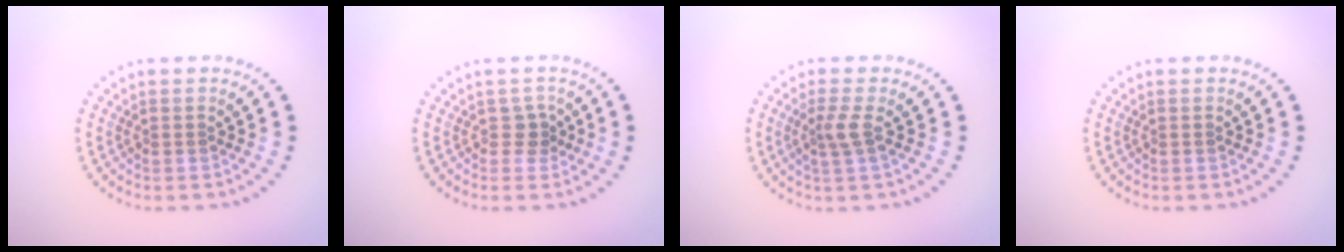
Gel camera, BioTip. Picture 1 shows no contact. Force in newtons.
{"total": 1.3, "press": 1.0, "slide": 0.8}
{"total": 1.9, "press": 1.4, "slide": 1.3}
{"total": 0.0}